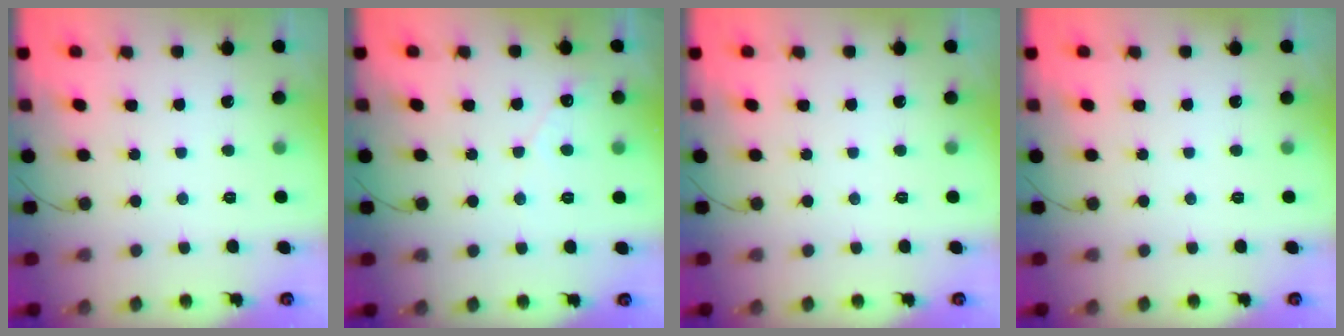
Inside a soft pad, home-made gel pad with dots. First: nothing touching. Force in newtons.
{"total": 2.5, "press": 2.5, "slide": 0.1}
{"total": 0.0}
{"total": 0.0}